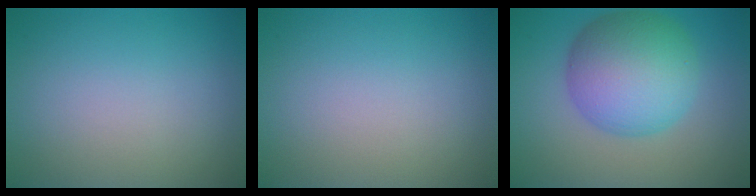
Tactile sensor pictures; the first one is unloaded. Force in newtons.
{"total": 0.0}
{"total": 9.2, "press": 9.2, "slide": 0.1}